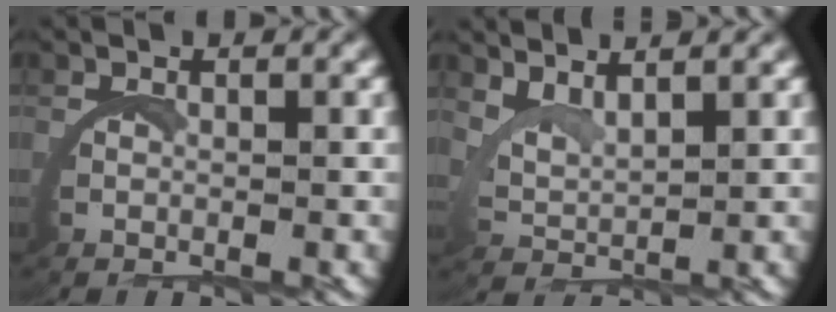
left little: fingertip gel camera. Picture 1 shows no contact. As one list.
[{"total": 3.6, "force": [3.1, 1.3, 1.4], "torque": [-0.050, -0.003, 0.054]}]